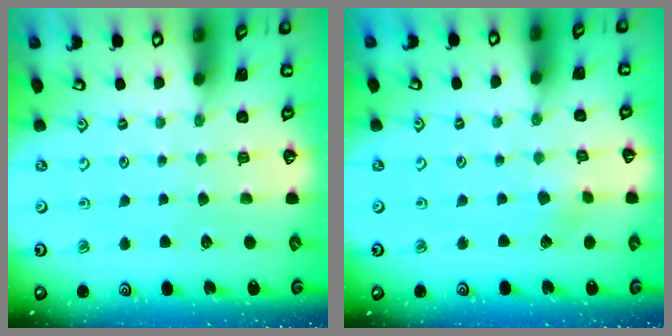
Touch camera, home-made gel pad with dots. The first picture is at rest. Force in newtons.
{"total": 2.3, "press": 2.3, "slide": 0.1}